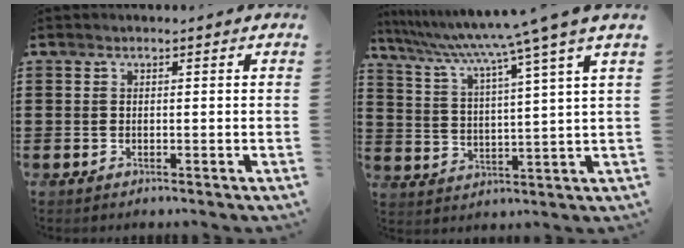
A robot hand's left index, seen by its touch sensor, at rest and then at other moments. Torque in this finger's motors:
{"motor_torque": [1.11, -1.03, 0.85, 0.20]}